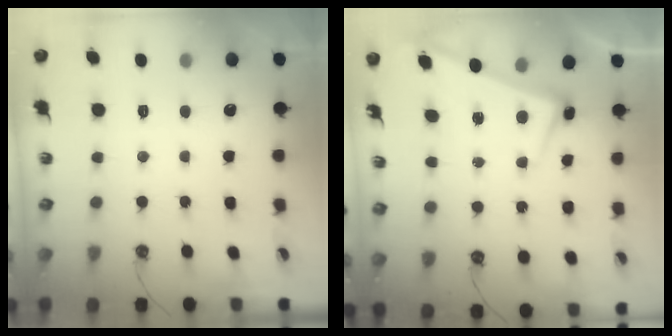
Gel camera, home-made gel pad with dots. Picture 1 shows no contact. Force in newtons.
{"total": 2.7, "press": 2.7, "slide": 0.6}